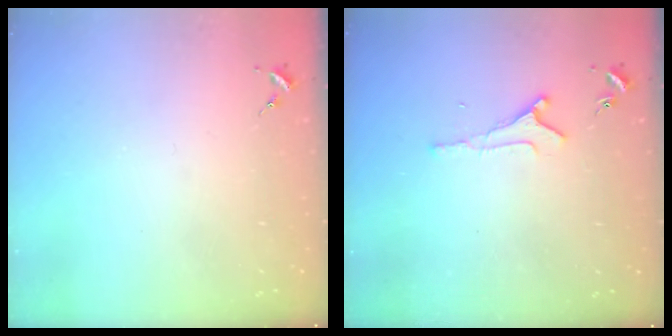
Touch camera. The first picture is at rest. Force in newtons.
{"total": 4.8, "press": 4.7, "slide": 0.8}